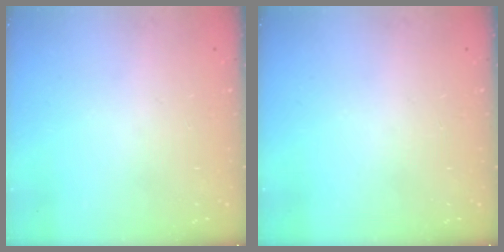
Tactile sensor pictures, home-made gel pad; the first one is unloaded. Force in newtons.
{"total": 0.0}